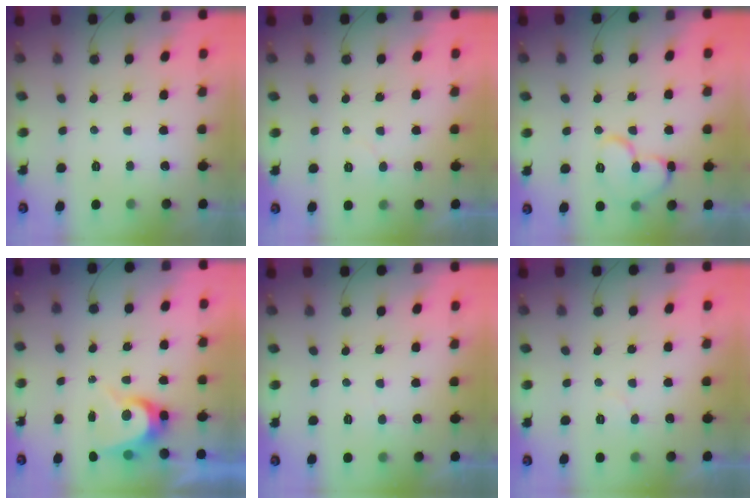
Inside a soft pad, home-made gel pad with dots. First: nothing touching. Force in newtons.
{"total": 3.4, "press": 3.4, "slide": 0.4}
{"total": 12.5, "press": 12.4, "slide": 1.6}
{"total": 8.9, "press": 8.9, "slide": 0.9}
{"total": 4.1, "press": 4.1, "slide": 0.4}
{"total": 3.4, "press": 3.4, "slide": 0.4}